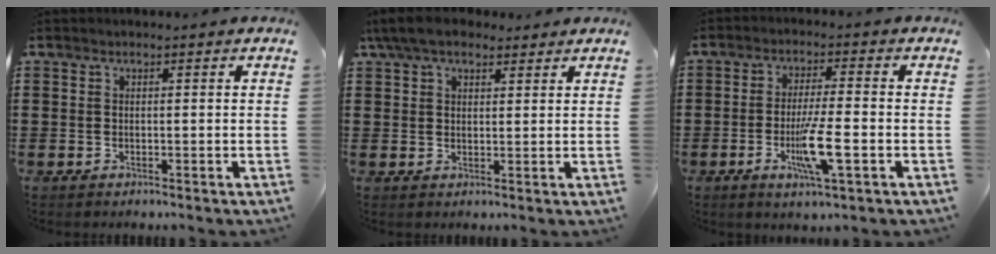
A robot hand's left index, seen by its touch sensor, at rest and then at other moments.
{"total": 5.9, "force": [4.5, 2.3, 3.0], "torque": [-0.073, 0.003, 0.083]}
{"total": 7.7, "force": [-2.4, 1.0, 7.2], "torque": [-0.136, -0.010, -0.044]}